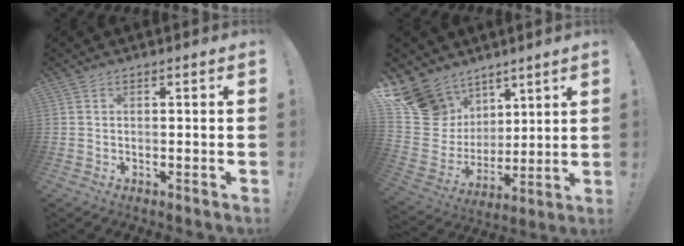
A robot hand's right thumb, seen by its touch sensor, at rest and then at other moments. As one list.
[{"total": 16.5, "force": [9.6, 12.7, 4.4], "torque": [-0.083, -0.064, 0.207]}]